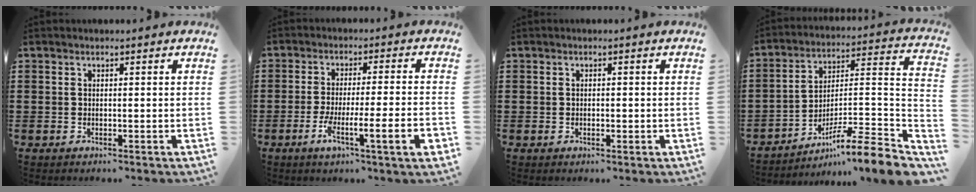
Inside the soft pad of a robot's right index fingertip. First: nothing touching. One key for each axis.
{"total": 7.7, "fx": -3.4, "fy": 0.5, "fz": 6.8, "tx": -0.126, "ty": -0.011, "tz": -0.065}
{"total": 0.7, "fx": -0.2, "fy": 0.5, "fz": 0.5, "tx": -0.011, "ty": 0.001, "tz": -0.003}
{"total": 8.0, "fx": -6.2, "fy": -0.1, "fz": 5.0, "tx": -0.075, "ty": -0.017, "tz": -0.127}